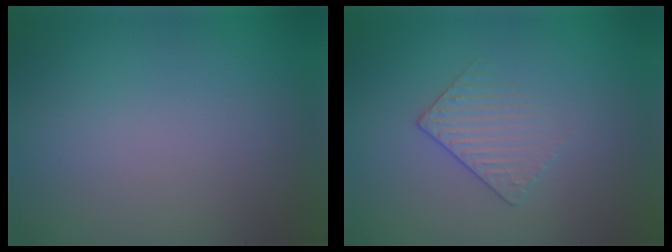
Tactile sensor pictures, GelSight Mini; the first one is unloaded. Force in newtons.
{"total": 1.5, "press": 1.0, "slide": 1.1}